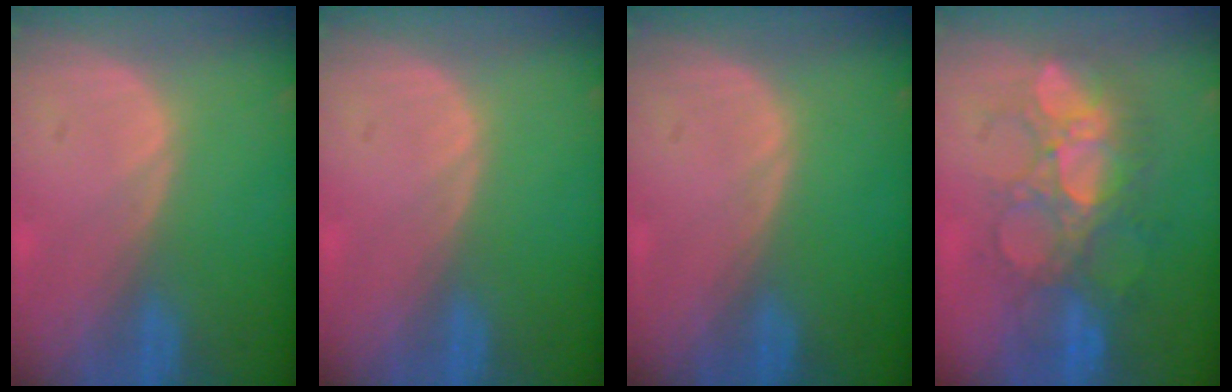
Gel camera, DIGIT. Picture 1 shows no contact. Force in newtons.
{"total": 0.0}
{"total": 0.0}
{"total": 8.7, "press": 8.6, "slide": 1.5}